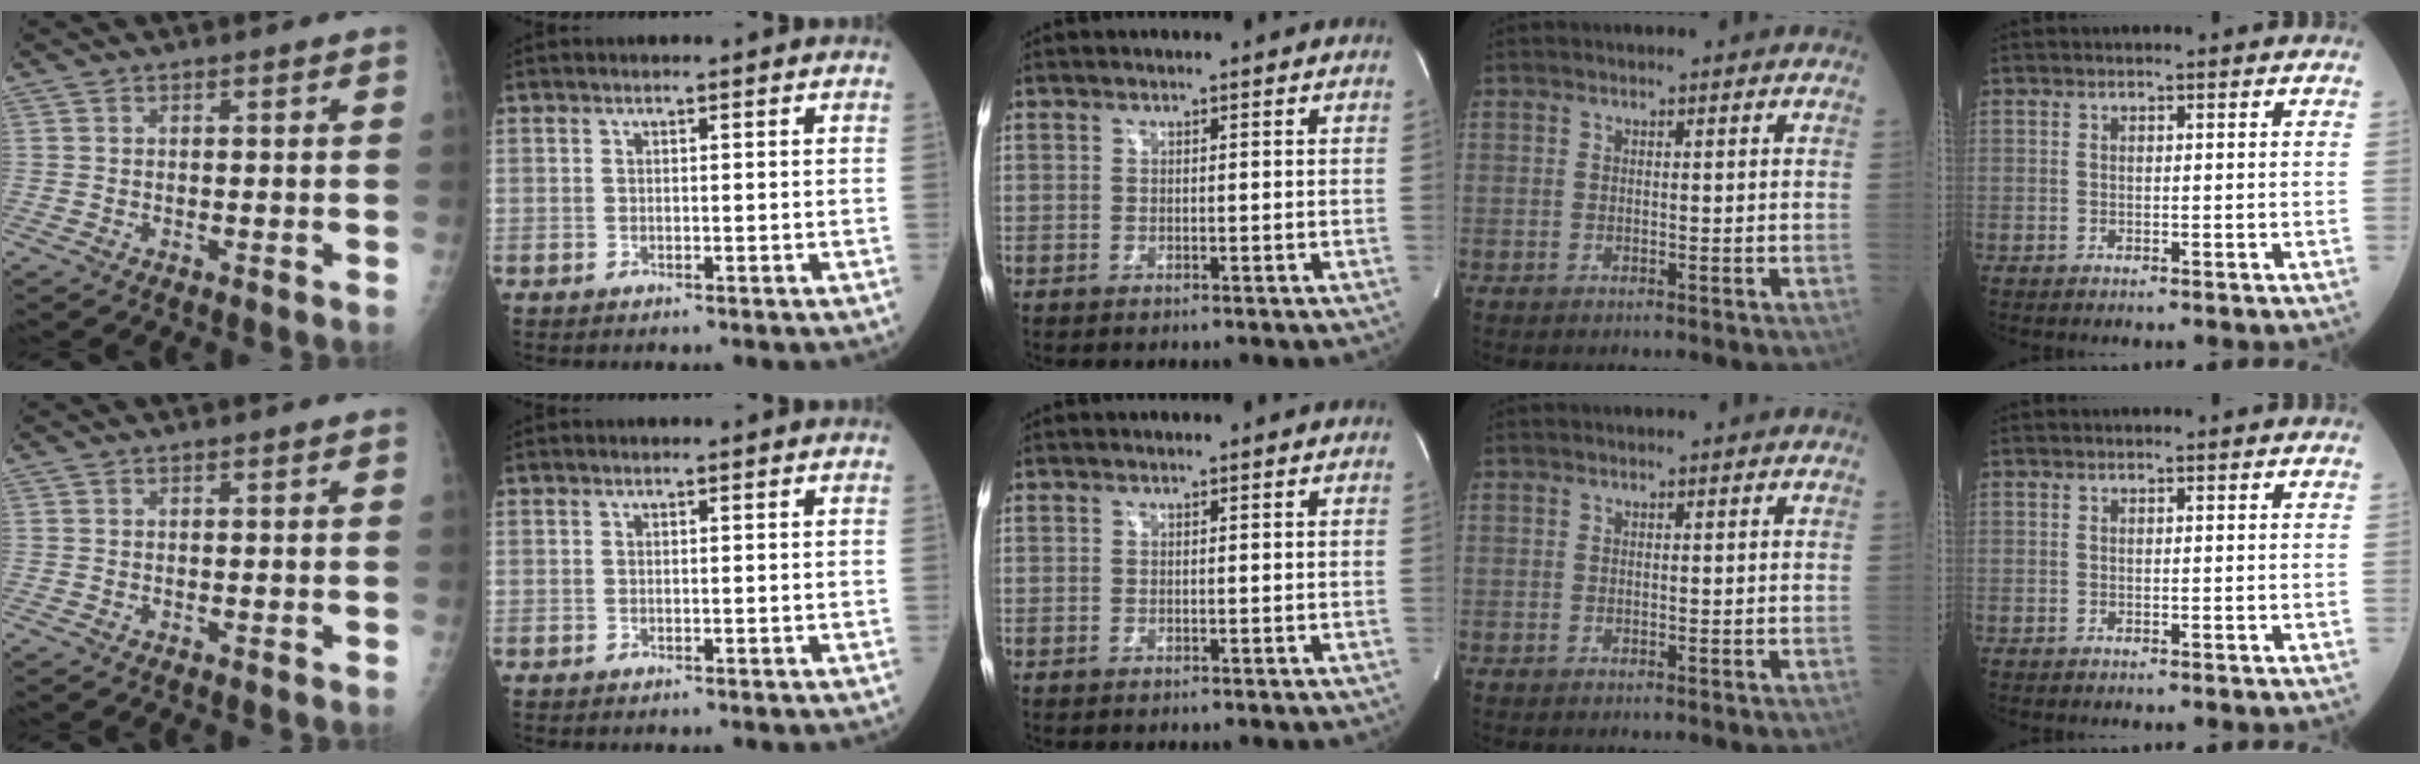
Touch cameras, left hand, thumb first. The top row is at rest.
{}